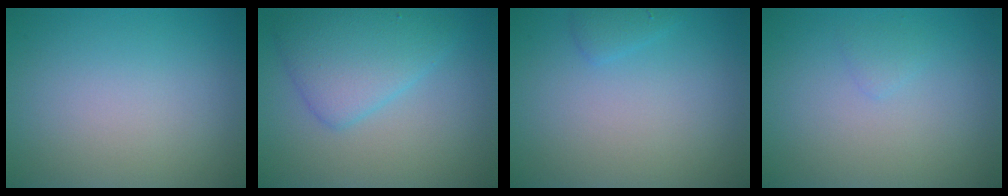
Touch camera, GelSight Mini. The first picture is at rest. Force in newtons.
{"total": 4.6, "press": 4.5, "slide": 0.1}
{"total": 1.0, "press": 1.0, "slide": 0.1}
{"total": 0.8, "press": 0.8, "slide": 0.0}